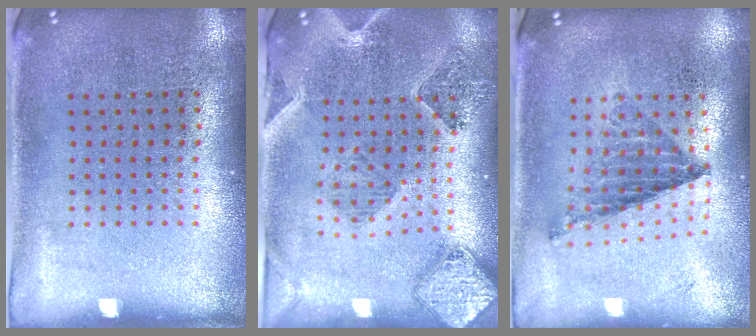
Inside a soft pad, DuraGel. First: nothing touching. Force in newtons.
{"total": 1.5, "press": 1.5, "slide": 0.4}
{"total": 0.8, "press": 0.8, "slide": 0.1}